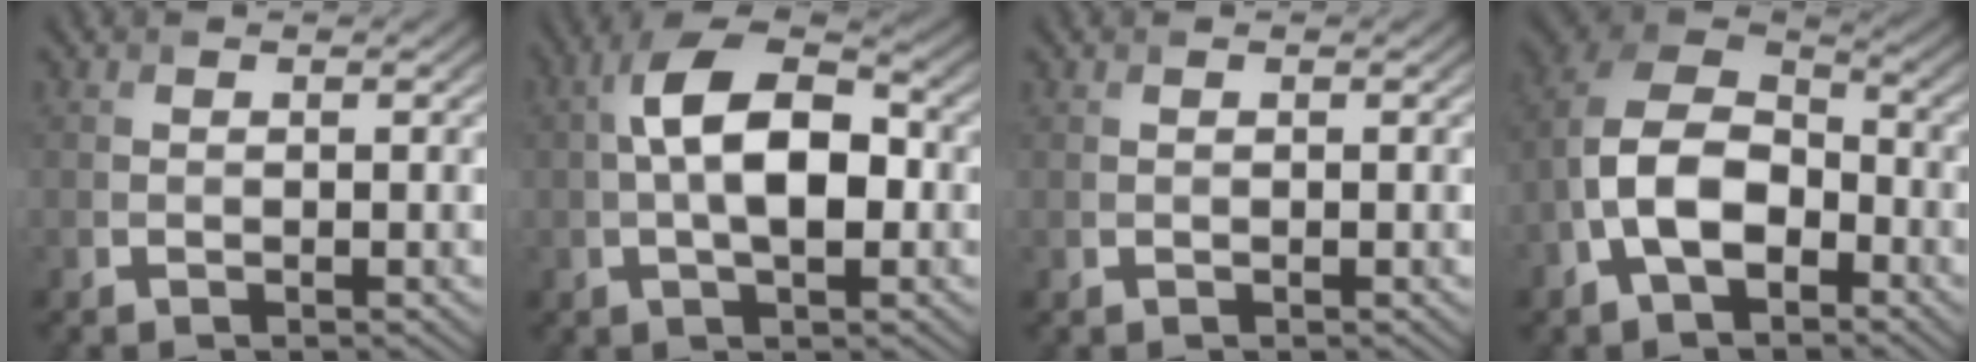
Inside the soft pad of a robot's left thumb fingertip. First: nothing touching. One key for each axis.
{"total": 10.2, "fx": -0.1, "fy": 5.1, "fz": 8.8, "tx": -0.161, "ty": 0.011, "tz": -0.008}
{"total": 0.0}
{"total": 11.8, "fx": -3.9, "fy": 7.6, "fz": 8.1, "tx": -0.185, "ty": -0.010, "tz": -0.087}